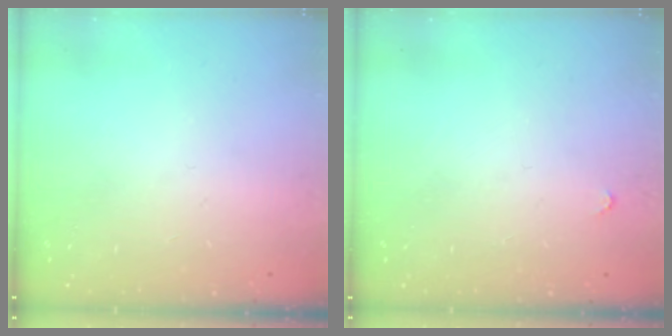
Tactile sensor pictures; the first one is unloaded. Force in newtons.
{"total": 2.8, "press": 2.8, "slide": 0.4}